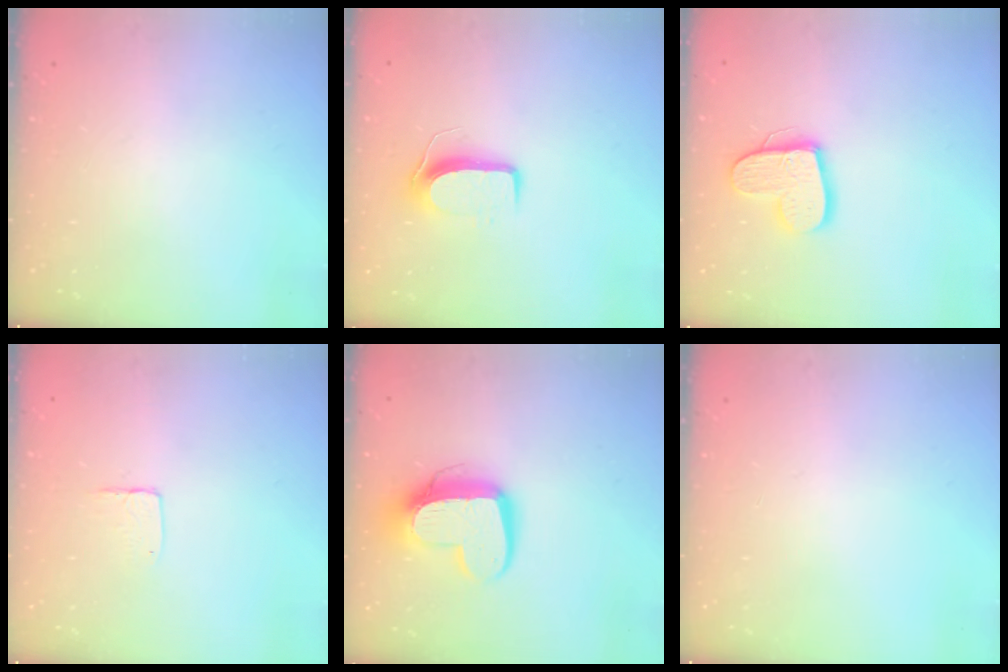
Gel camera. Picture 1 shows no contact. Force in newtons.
{"total": 8.7, "press": 8.7, "slide": 0.7}
{"total": 12.9, "press": 12.9, "slide": 1.0}
{"total": 3.6, "press": 3.6, "slide": 0.3}
{"total": 14.1, "press": 14.0, "slide": 1.2}
{"total": 0.0}